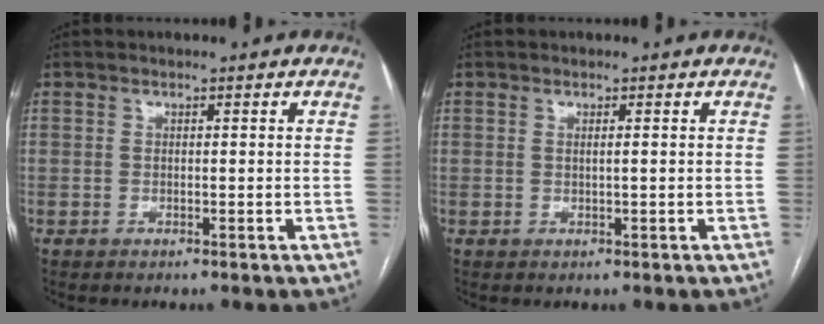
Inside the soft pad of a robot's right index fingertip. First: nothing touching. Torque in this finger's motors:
{"motor_torque": [-0.10, -0.05, -0.03, -0.01]}